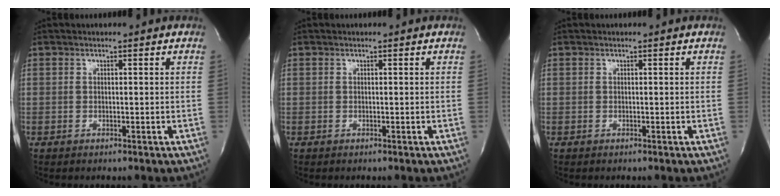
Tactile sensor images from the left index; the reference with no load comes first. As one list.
[{"total": 0.0}, {"total": 0.0}]